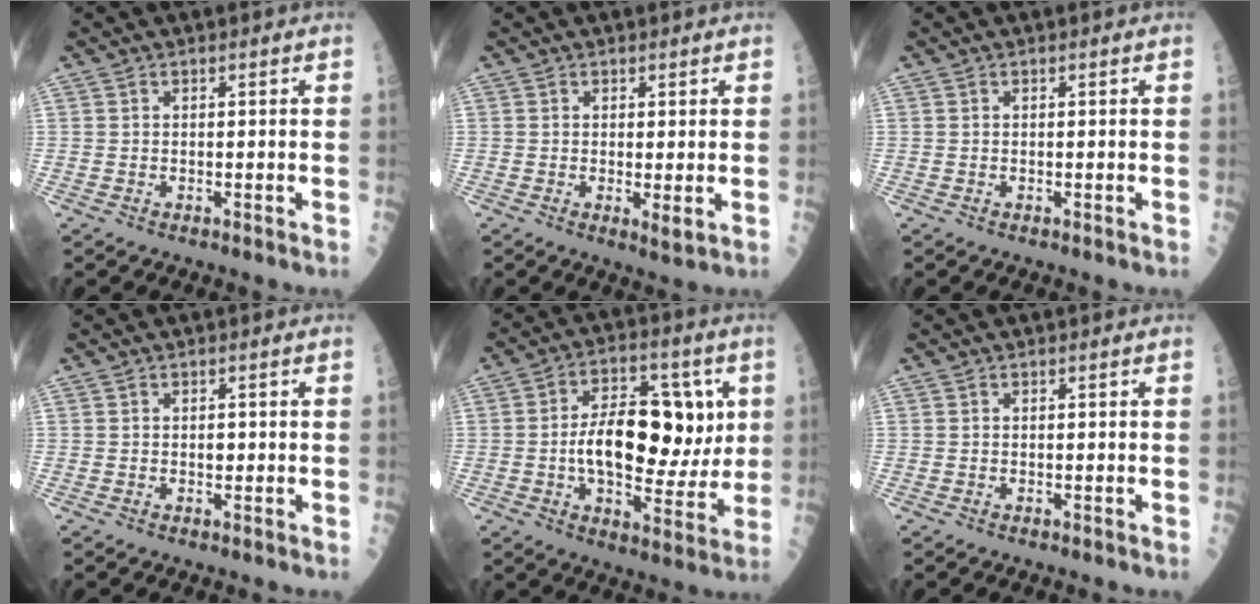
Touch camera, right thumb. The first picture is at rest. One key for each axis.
{"total": 2.2, "fx": -0.1, "fy": 0.4, "fz": 2.1, "tx": -0.036, "ty": -0.008, "tz": 0.000}
{"total": 0.0}
{"total": 0.9, "fx": 0.0, "fy": 0.6, "fz": 0.7, "tx": -0.004, "ty": 0.001, "tz": 0.000}
{"total": 17.9, "fx": 1.2, "fy": 9.9, "fz": 14.8, "tx": -0.188, "ty": 0.011, "tz": 0.022}
{"total": 0.0}